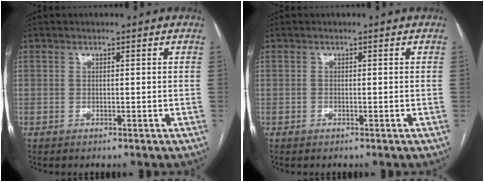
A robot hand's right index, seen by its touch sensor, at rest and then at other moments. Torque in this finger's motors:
{"motor_torque": [0.00, -0.02, 0.03, 0.01]}